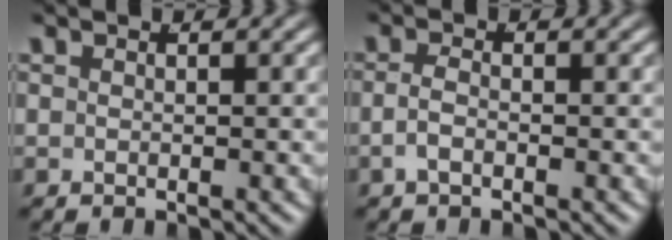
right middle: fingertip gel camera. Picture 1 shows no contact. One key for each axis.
{"total": 1.6, "fx": -0.9, "fy": 0.4, "fz": 1.2, "tx": -0.034, "ty": -0.010, "tz": -0.012}